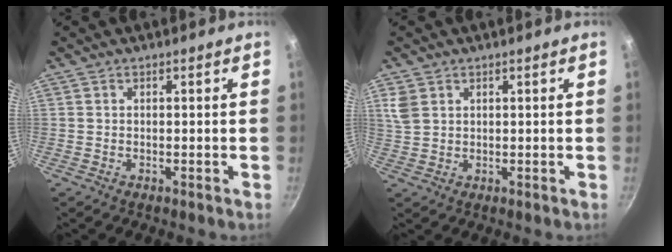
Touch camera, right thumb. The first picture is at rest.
{"total": 4.0, "force": [1.8, 2.9, 2.0], "torque": [-0.035, -0.004, 0.041]}